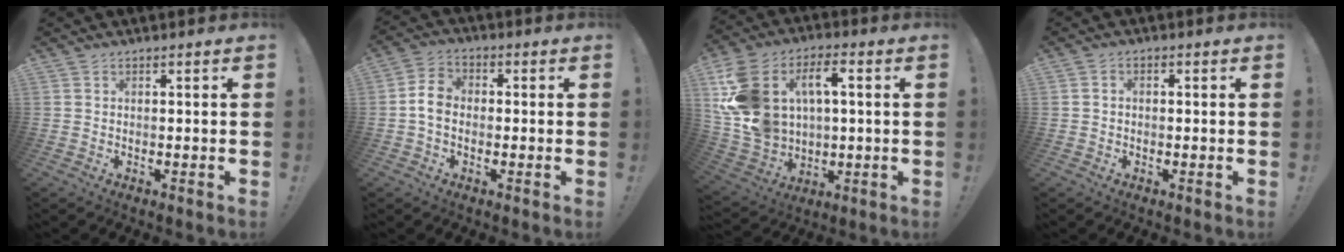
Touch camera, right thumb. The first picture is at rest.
{"total": 6.4, "force": [-1.0, 4.7, 4.3], "torque": [-0.074, 0.019, -0.014]}
{"total": 18.2, "force": [4.4, 12.9, 12.0], "torque": [-0.240, -0.005, 0.081]}
{"total": 1.3, "force": [-0.6, 0.8, 0.8], "torque": [-0.018, 0.007, -0.011]}